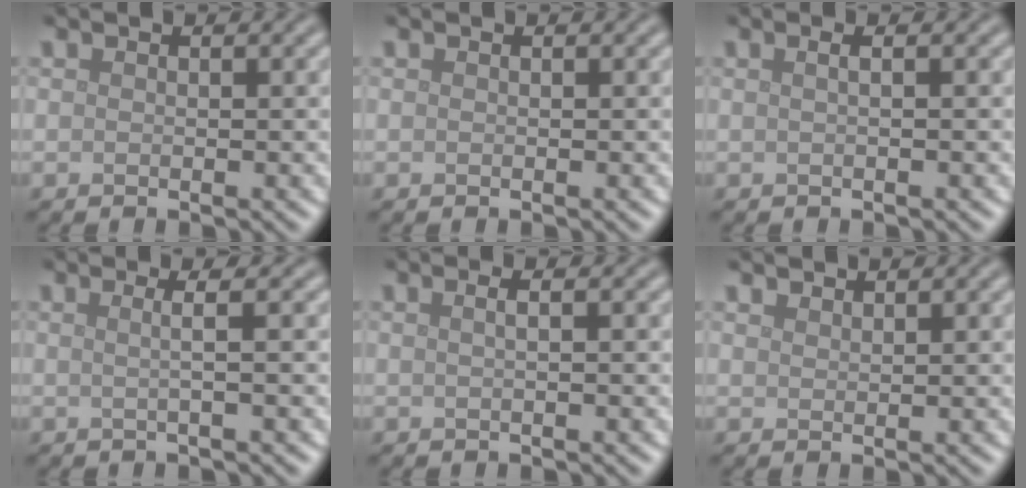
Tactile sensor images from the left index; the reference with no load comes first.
{"total": 0.0}
{"total": 1.7, "force": [0.5, 0.8, 1.4], "torque": [-0.005, 0.002, -0.010]}
{"total": 2.2, "force": [0.2, 0.7, 2.1], "torque": [-0.027, 0.007, -0.015]}
{"total": 1.9, "force": [0.5, 0.9, 1.6], "torque": [-0.006, 0.003, -0.013]}
{"total": 1.2, "force": [1.1, 0.2, 0.1], "torque": [-0.005, 0.000, 0.022]}